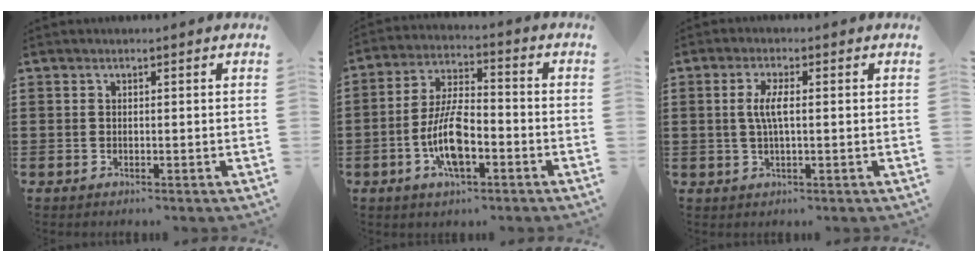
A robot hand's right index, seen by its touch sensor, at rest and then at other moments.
{"total": 9.8, "force": [-3.1, 3.8, 8.5], "torque": [-0.187, -0.004, -0.062]}
{"total": 3.8, "force": [0.0, 0.8, 3.7], "torque": [-0.076, -0.003, -0.004]}